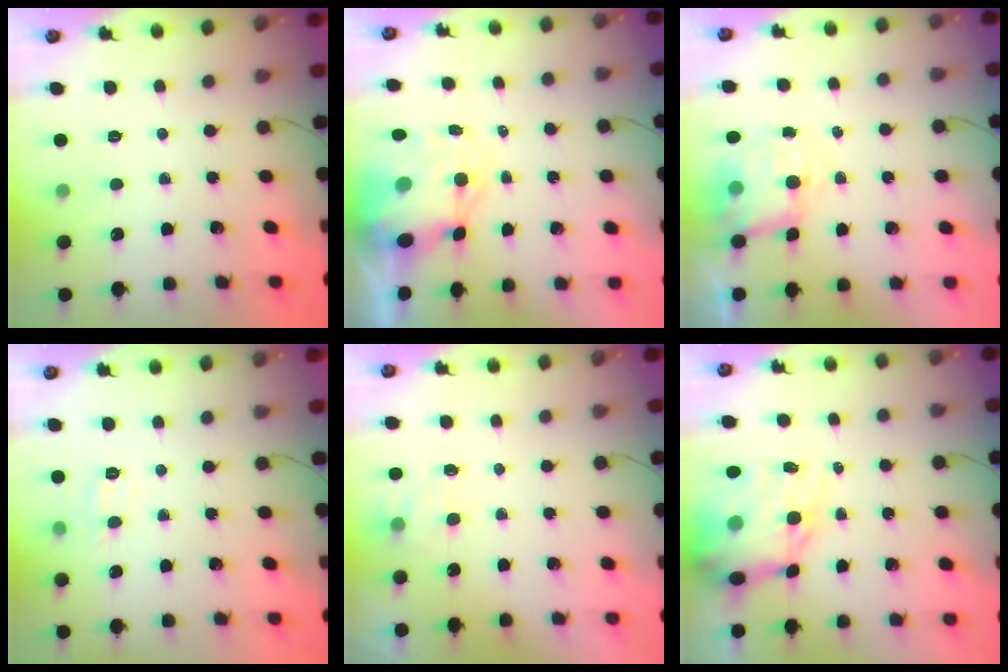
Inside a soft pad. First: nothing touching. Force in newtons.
{"total": 9.3, "press": 9.0, "slide": 2.4}
{"total": 6.5, "press": 6.4, "slide": 1.2}
{"total": 5.4, "press": 5.3, "slide": 1.1}
{"total": 3.1, "press": 2.6, "slide": 1.8}
{"total": 15.1, "press": 14.7, "slide": 3.6}